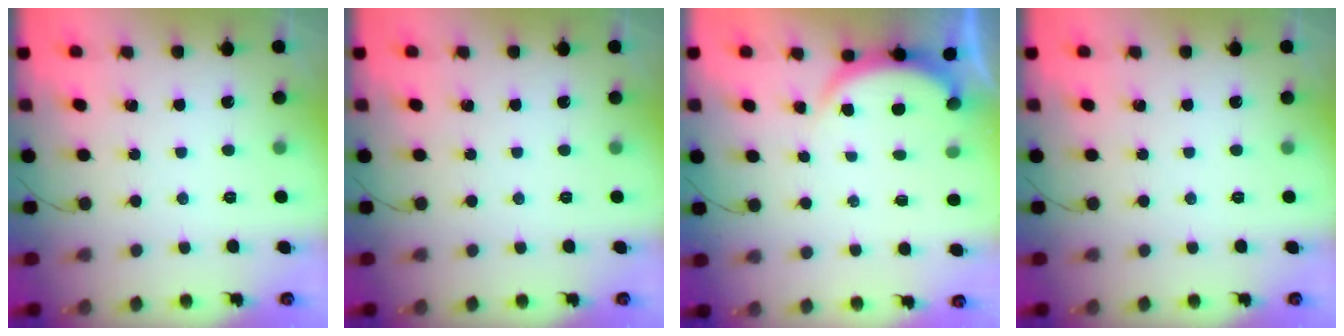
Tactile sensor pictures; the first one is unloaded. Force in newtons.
{"total": 0.0}
{"total": 2.8, "press": 2.8, "slide": 0.6}
{"total": 0.0}